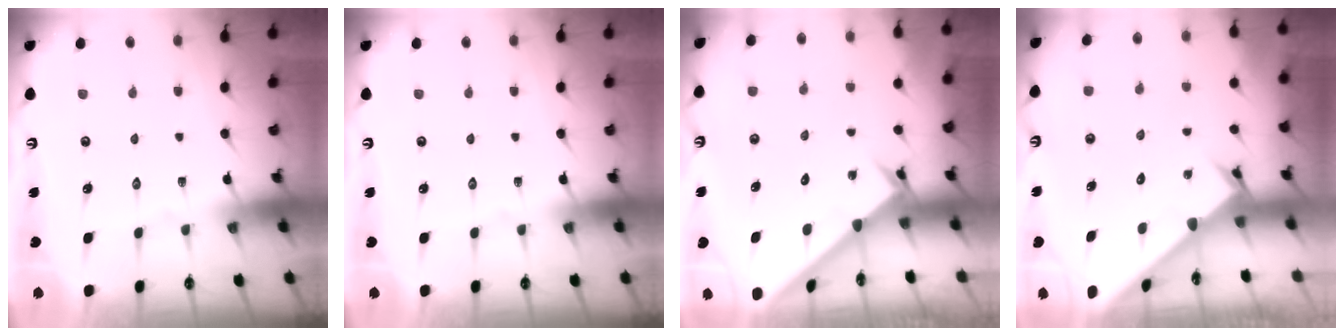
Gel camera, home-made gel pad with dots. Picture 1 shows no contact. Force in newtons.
{"total": 0.0}
{"total": 2.0, "press": 2.0, "slide": 0.2}
{"total": 2.7, "press": 2.6, "slide": 0.3}